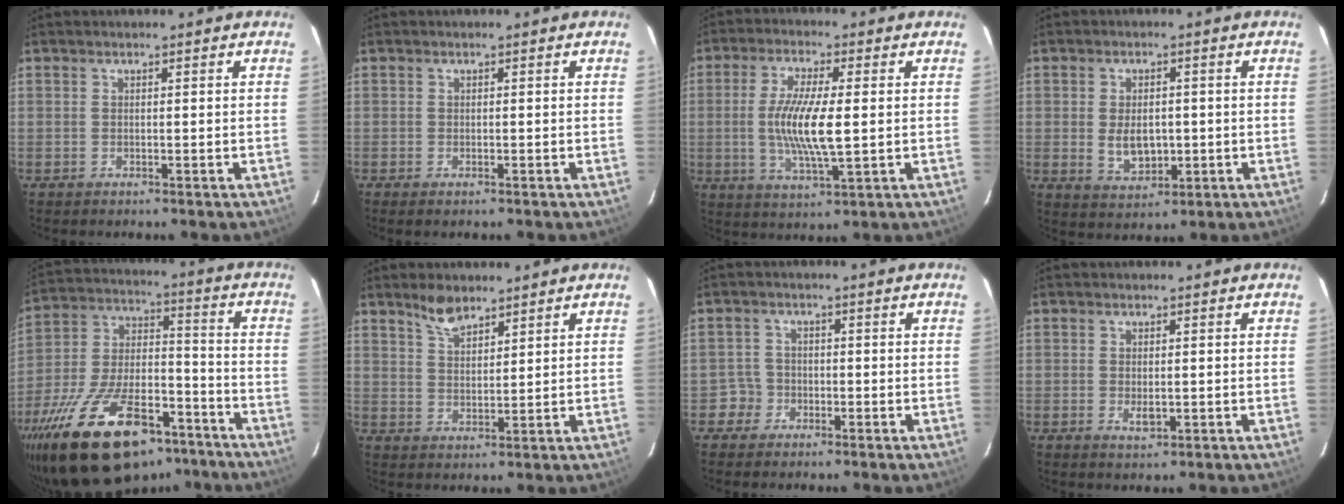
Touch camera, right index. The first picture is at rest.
{"total": 0.6, "force": [-0.4, 0.4, 0.2], "torque": [-0.003, -0.005, -0.007]}
{"total": 10.5, "force": [-0.2, 2.4, 10.2], "torque": [-0.198, -0.009, -0.003]}
{"total": 6.3, "force": [-0.6, 4.2, 4.7], "torque": [-0.088, -0.007, 0.001]}
{"total": 26.9, "force": [-18.1, 12.0, 15.9], "torque": [-0.303, -0.006, -0.280]}
{"total": 4.9, "force": [4.0, 1.8, 2.1], "torque": [-0.036, 0.000, 0.077]}
{"total": 3.3, "force": [-1.5, 2.9, -0.5], "torque": [0.013, 0.020, -0.026]}
{"total": 2.4, "force": [-0.4, 1.3, 2.0], "torque": [-0.034, -0.003, -0.004]}